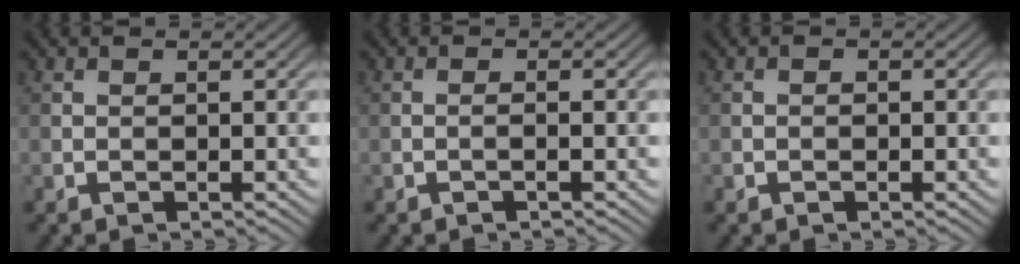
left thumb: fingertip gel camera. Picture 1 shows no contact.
{"total": 0.8, "force": [-0.4, 0.0, 0.6], "torque": [-0.011, 0.003, -0.009]}
{"total": 0.6, "force": [-0.2, 0.5, 0.1], "torque": [0.001, -0.003, -0.006]}